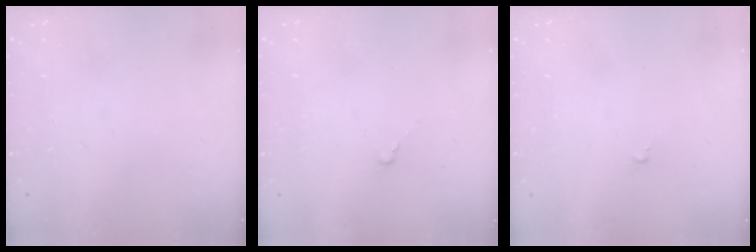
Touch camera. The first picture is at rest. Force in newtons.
{"total": 0.0}
{"total": 0.0}